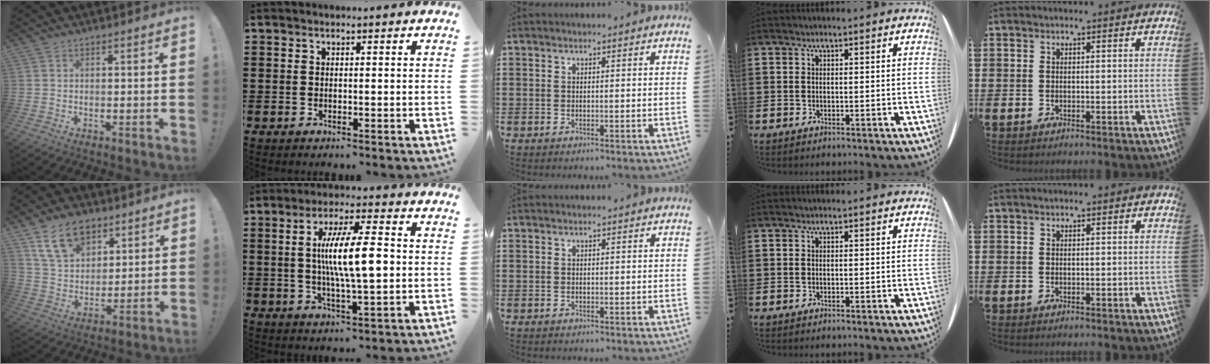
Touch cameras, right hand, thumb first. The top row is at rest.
{"thumb": {"total": 14.3, "force": [8.4, 9.4, 6.7], "torque": [-0.108, -0.036, 0.160]}, "index": {"total": 10.9, "force": [0.7, 2.2, 10.6], "torque": [-0.189, -0.003, 0.007]}}